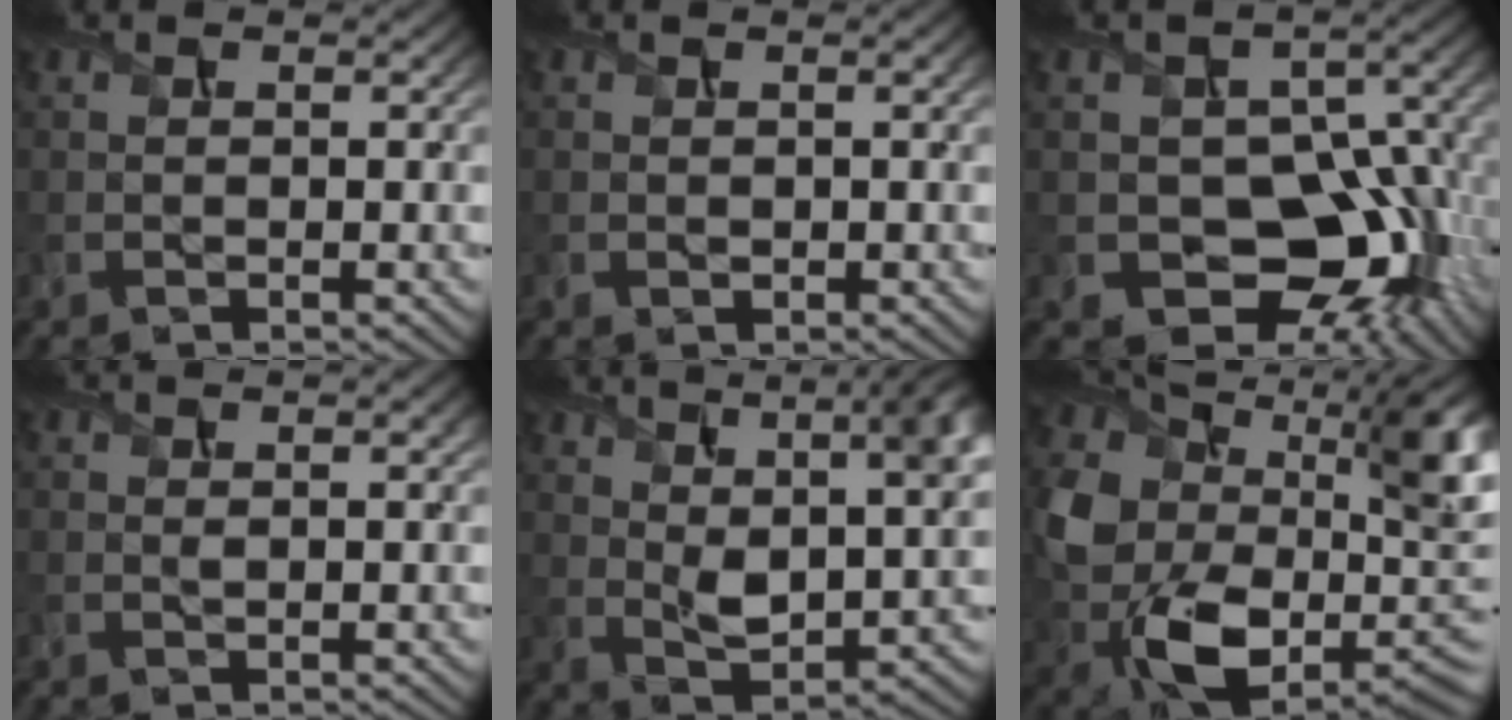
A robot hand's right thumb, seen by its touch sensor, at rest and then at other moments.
{"total": 1.0, "force": [0.2, 0.6, 0.7], "torque": [-0.013, 0.000, 0.008]}
{"total": 13.0, "force": [-3.2, 9.4, 8.4], "torque": [-0.114, -0.009, -0.059]}
{"total": 1.0, "force": [0.6, 0.2, 0.8], "torque": [-0.015, 0.000, 0.011]}
{"total": 11.2, "force": [4.4, 4.9, 9.0], "torque": [-0.163, 0.008, 0.070]}
{"total": 16.6, "force": [2.4, 10.7, 12.4], "torque": [-0.250, -0.039, 0.057]}